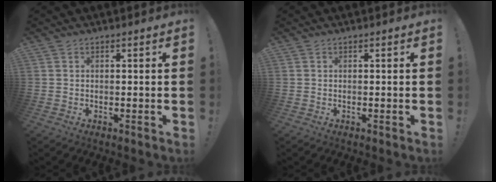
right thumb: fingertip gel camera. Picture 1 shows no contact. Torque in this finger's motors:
{"motor_torque": [0.07, 0.01, 0.06, -0.13, 0.00]}